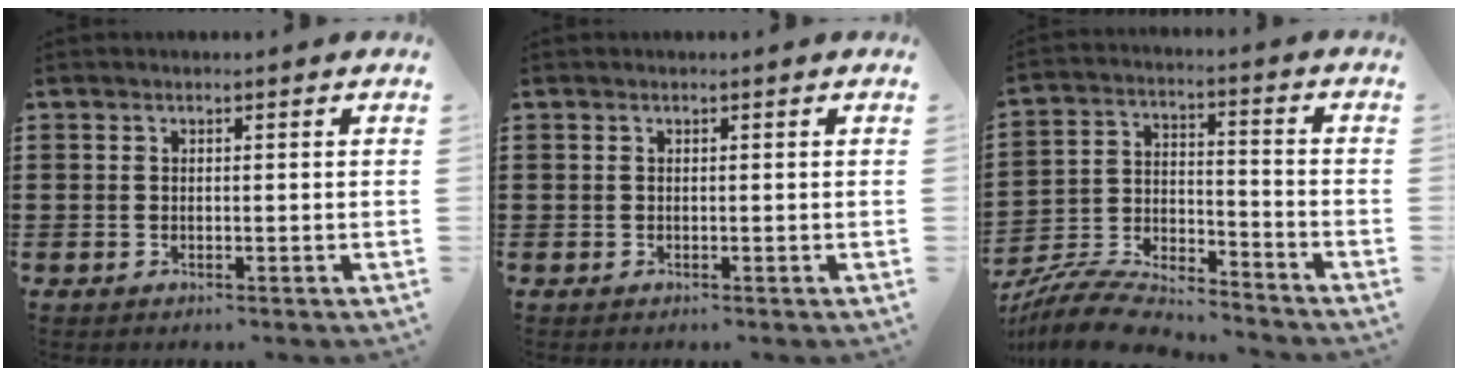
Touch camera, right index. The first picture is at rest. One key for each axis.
{"total": 0.0}
{"total": 7.4, "fx": -7.1, "fy": 1.2, "fz": 1.7, "tx": -0.044, "ty": 0.005, "tz": -0.144}